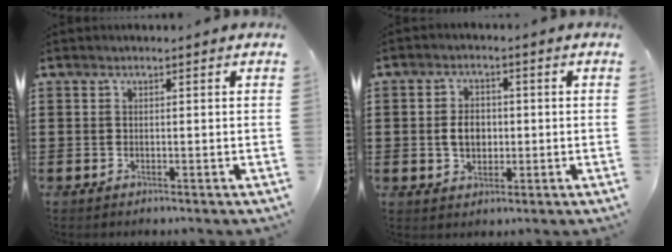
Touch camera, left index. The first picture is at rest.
{"total": 4.2, "force": [-0.2, 3.0, 3.0], "torque": [-0.054, 0.005, -0.007]}